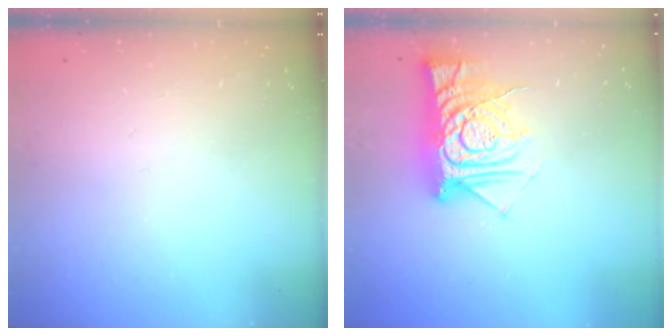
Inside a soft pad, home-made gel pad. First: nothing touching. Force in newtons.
{"total": 12.6, "press": 12.6, "slide": 1.1}